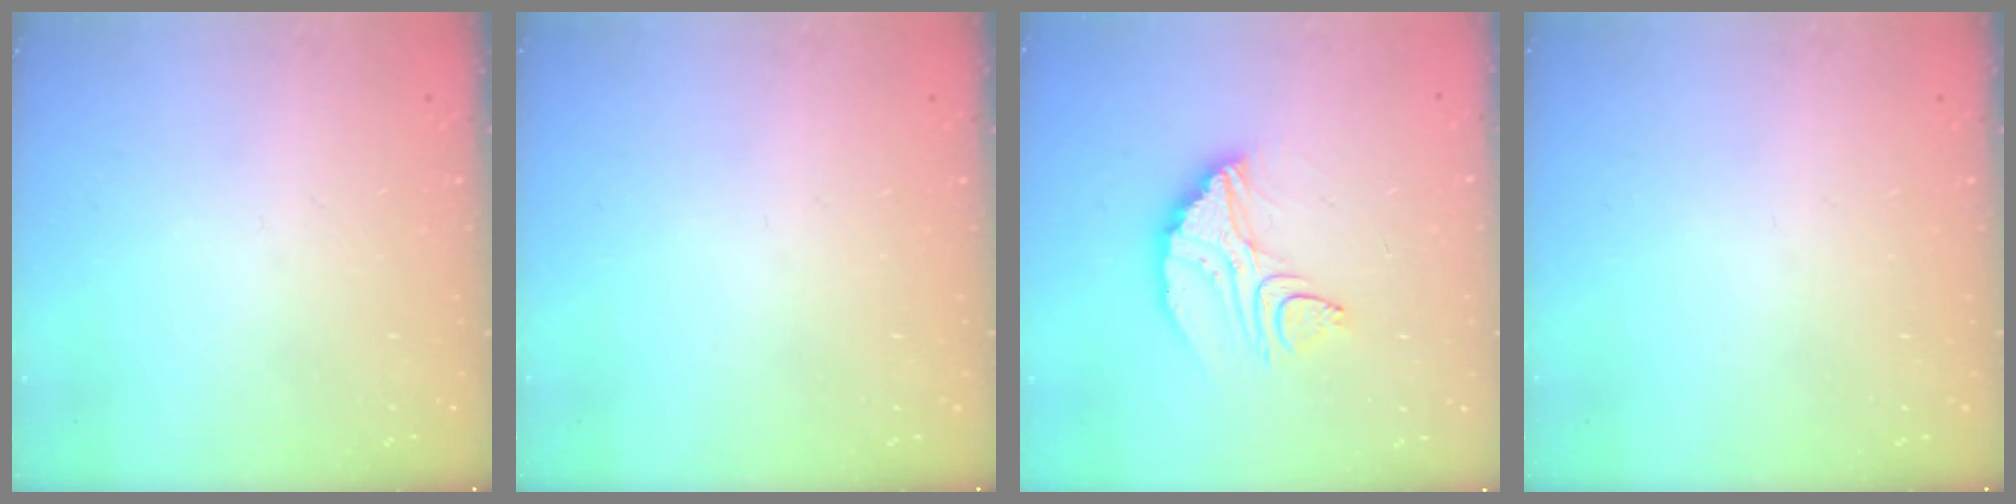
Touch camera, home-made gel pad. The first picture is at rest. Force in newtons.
{"total": 0.0}
{"total": 11.0, "press": 11.0, "slide": 0.7}
{"total": 0.0}